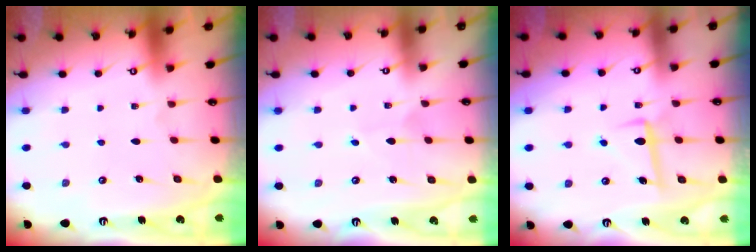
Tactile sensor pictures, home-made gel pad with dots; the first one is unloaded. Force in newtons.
{"total": 3.0, "press": 3.0, "slide": 0.2}
{"total": 6.2, "press": 6.0, "slide": 1.2}